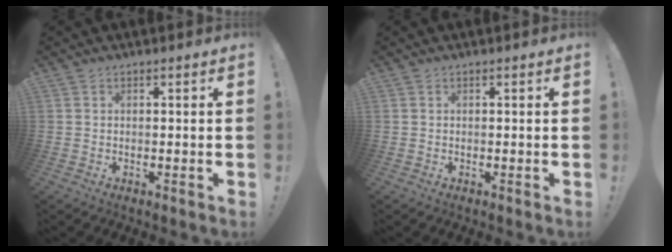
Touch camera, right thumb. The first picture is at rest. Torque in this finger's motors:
{"motor_torque": [0.00, 0.00, 0.07, -0.07, 0.00]}